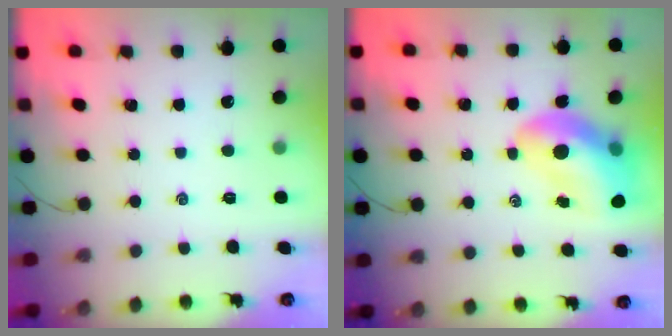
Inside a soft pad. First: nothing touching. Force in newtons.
{"total": 14.9, "press": 14.3, "slide": 4.4}